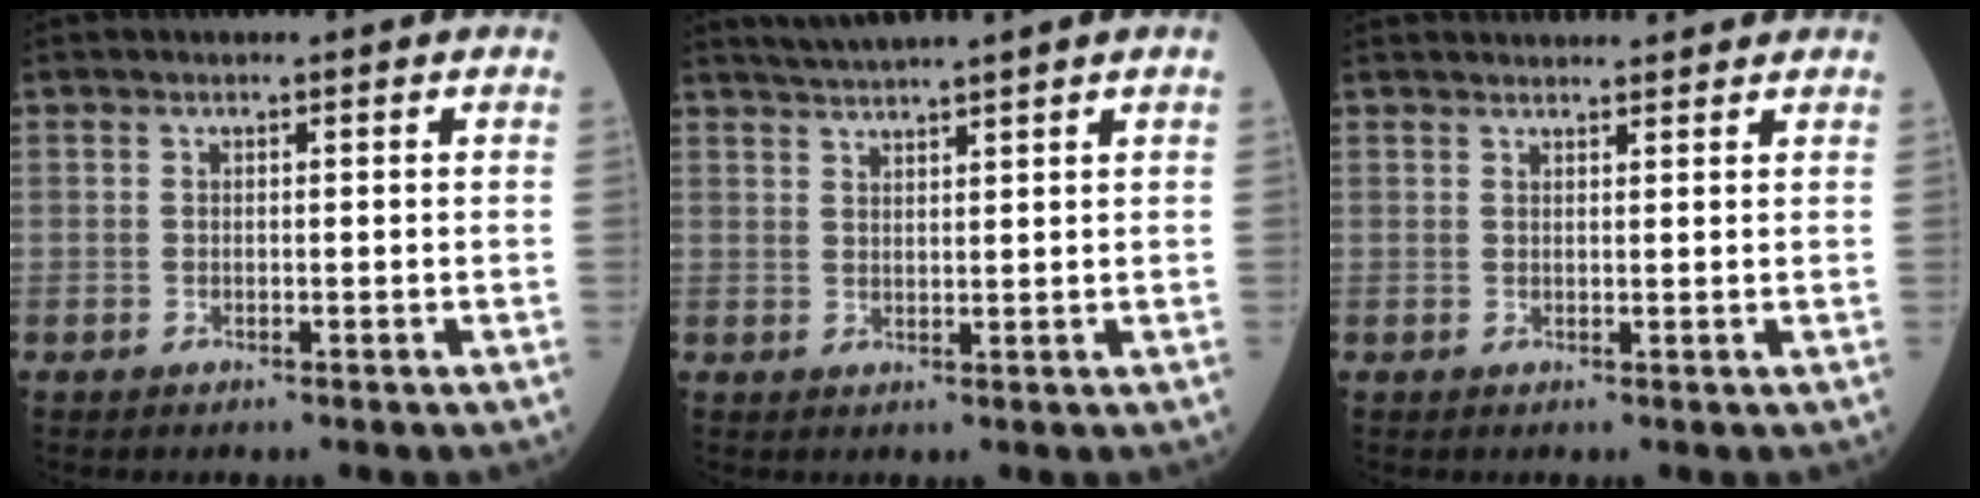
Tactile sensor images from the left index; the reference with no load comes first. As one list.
[{"total": 4.4, "force": [3.8, -1.3, 1.6], "torque": [-0.032, 0.014, 0.074]}, {"total": 6.7, "force": [6.4, 0.8, 1.5], "torque": [-0.018, 0.033, 0.078]}]